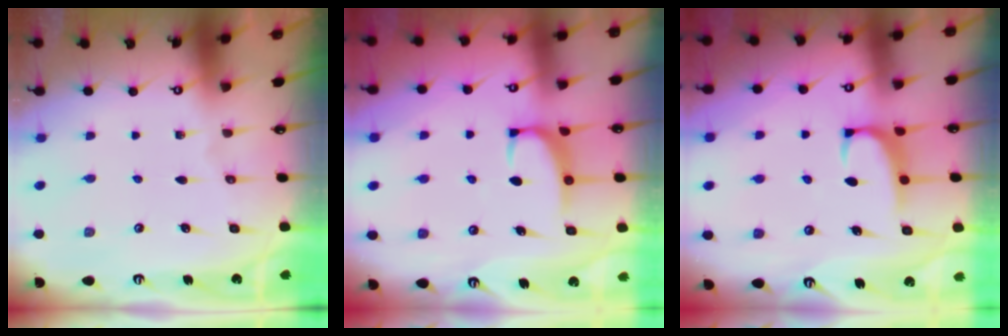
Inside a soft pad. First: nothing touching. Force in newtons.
{"total": 2.9, "press": 2.8, "slide": 1.0}
{"total": 1.3, "press": 1.1, "slide": 0.8}